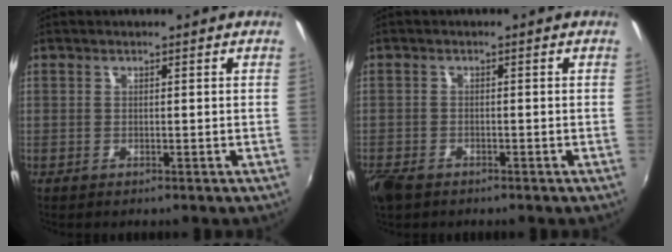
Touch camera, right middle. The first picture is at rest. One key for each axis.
{"total": 4.7, "fx": -3.5, "fy": 2.3, "fz": 2.3, "tx": -0.064, "ty": -0.015, "tz": -0.072}